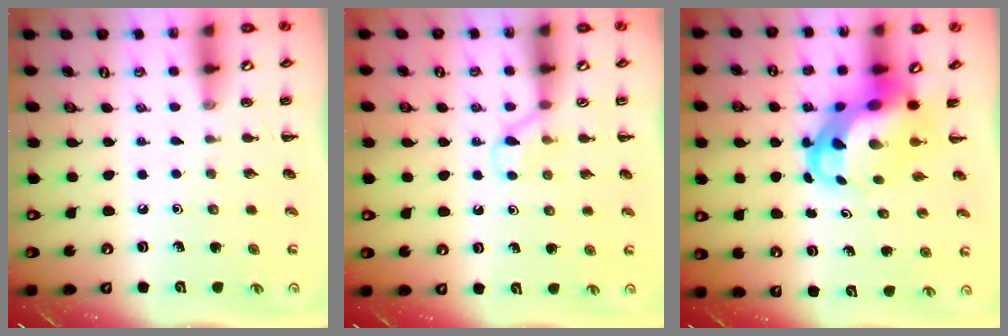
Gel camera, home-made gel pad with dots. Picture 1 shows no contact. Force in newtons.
{"total": 4.4, "press": 4.1, "slide": 1.5}
{"total": 7.1, "press": 6.8, "slide": 1.9}